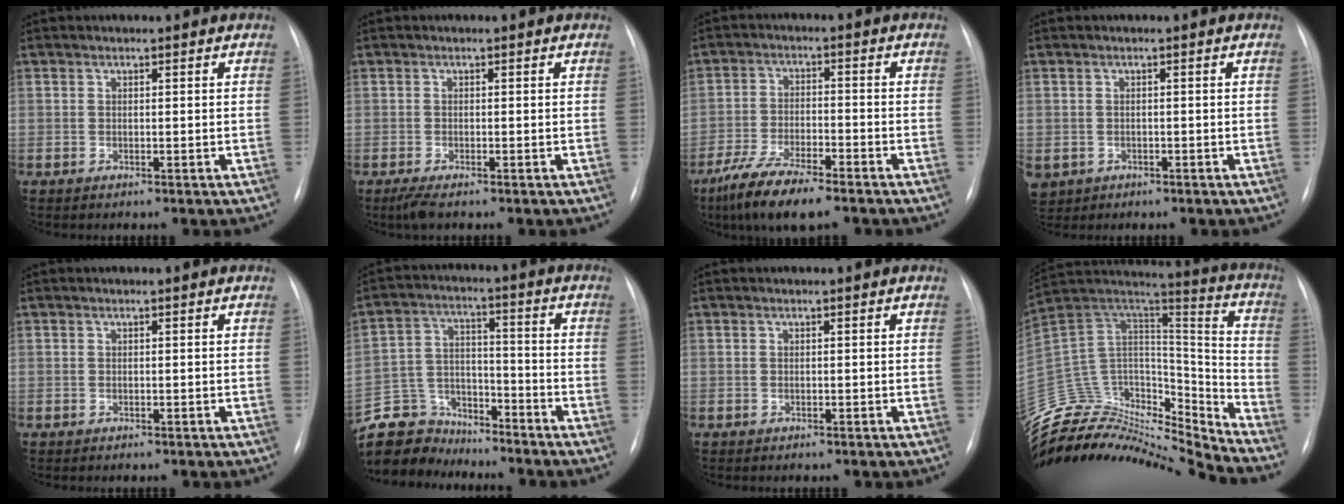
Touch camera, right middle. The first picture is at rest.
{"total": 2.2, "force": [-1.6, 0.4, 1.5], "torque": [-0.035, -0.008, -0.030]}
{"total": 9.9, "force": [-7.3, 1.9, 6.4], "torque": [-0.121, -0.021, -0.129]}
{"total": 5.2, "force": [-2.4, 4.4, 1.3], "torque": [-0.035, 0.004, -0.027]}
{"total": 0.5, "force": [-0.4, 0.2, 0.2], "torque": [-0.010, -0.001, -0.005]}
{"total": 11.9, "force": [-10.9, 4.7, 0.5], "torque": [-0.017, 0.036, -0.201]}
{"total": 0.8, "force": [-0.6, 0.3, 0.3], "torque": [-0.010, -0.002, -0.007]}
{"total": 26.0, "force": [-25.2, 4.6, 4.7], "torque": [-0.114, 0.071, -0.405]}